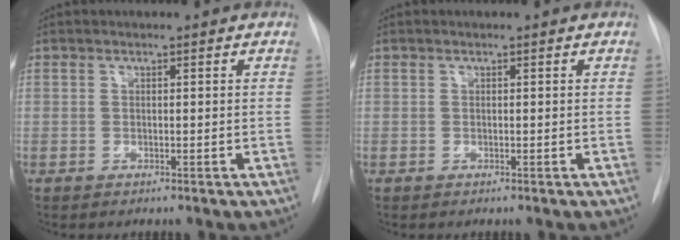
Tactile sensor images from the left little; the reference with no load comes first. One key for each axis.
{"total": 0.0}